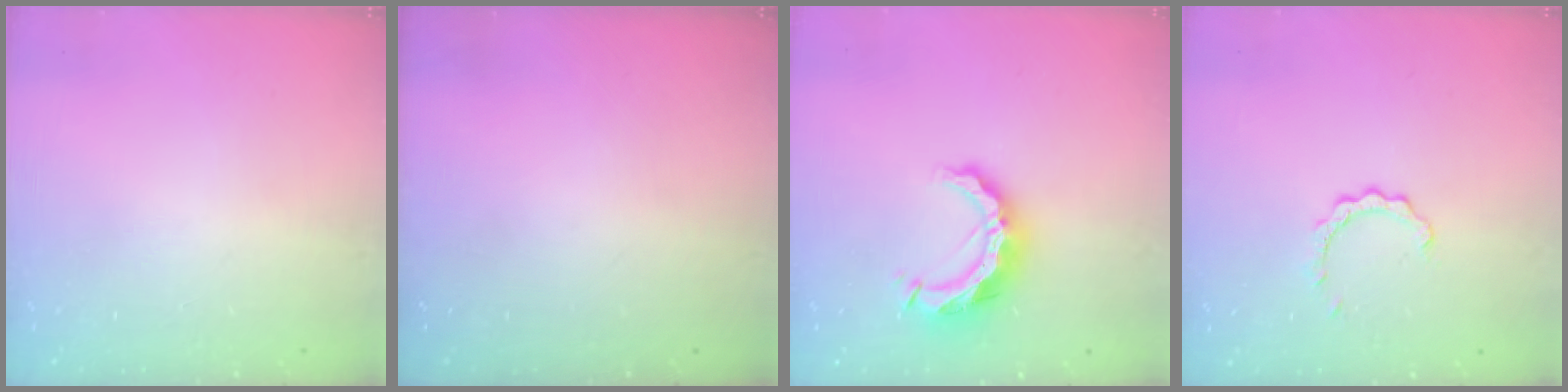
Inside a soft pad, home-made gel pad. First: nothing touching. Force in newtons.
{"total": 0.0}
{"total": 11.6, "press": 11.6, "slide": 1.1}
{"total": 2.4, "press": 2.4, "slide": 0.2}